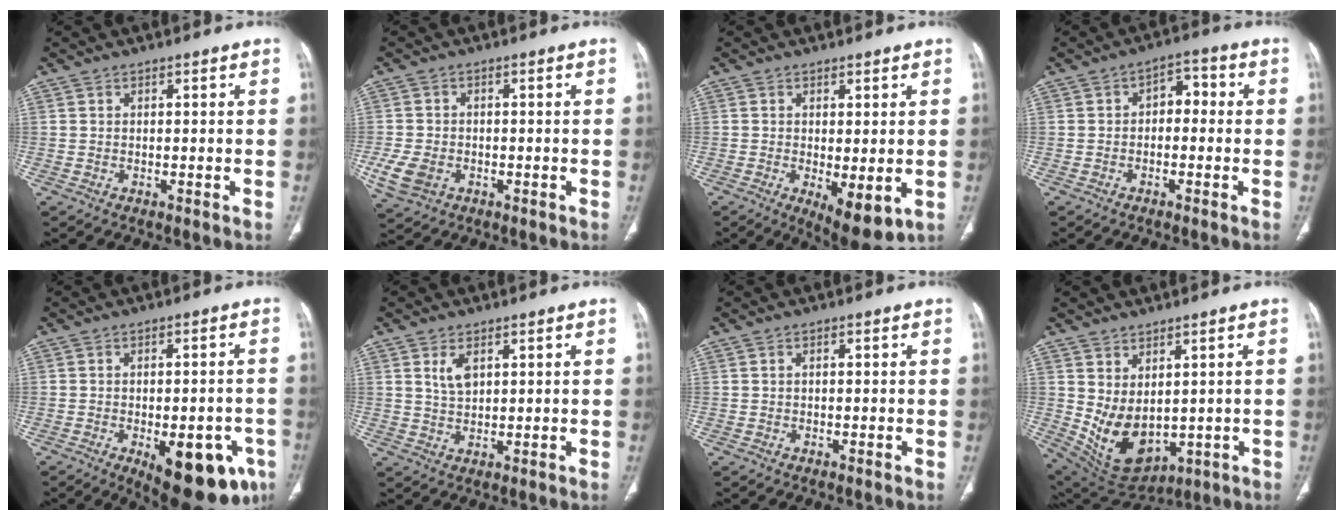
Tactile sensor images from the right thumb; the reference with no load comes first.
{"total": 6.2, "force": [-2.0, 4.6, 3.6], "torque": [-0.077, 0.001, -0.030]}
{"total": 7.8, "force": [-1.8, 2.9, 7.1], "torque": [-0.100, -0.025, -0.018]}
{"total": 4.4, "force": [-0.4, 3.0, 3.2], "torque": [-0.022, 0.022, -0.019]}
{"total": 16.8, "force": [-7.1, 7.3, 13.4], "torque": [-0.117, 0.010, -0.076]}
{"total": 3.8, "force": [1.6, 2.1, 2.7], "torque": [-0.048, -0.008, 0.036]}
{"total": 0.0}
{"total": 11.3, "force": [0.5, 7.3, 8.6], "torque": [-0.133, -0.019, 0.048]}